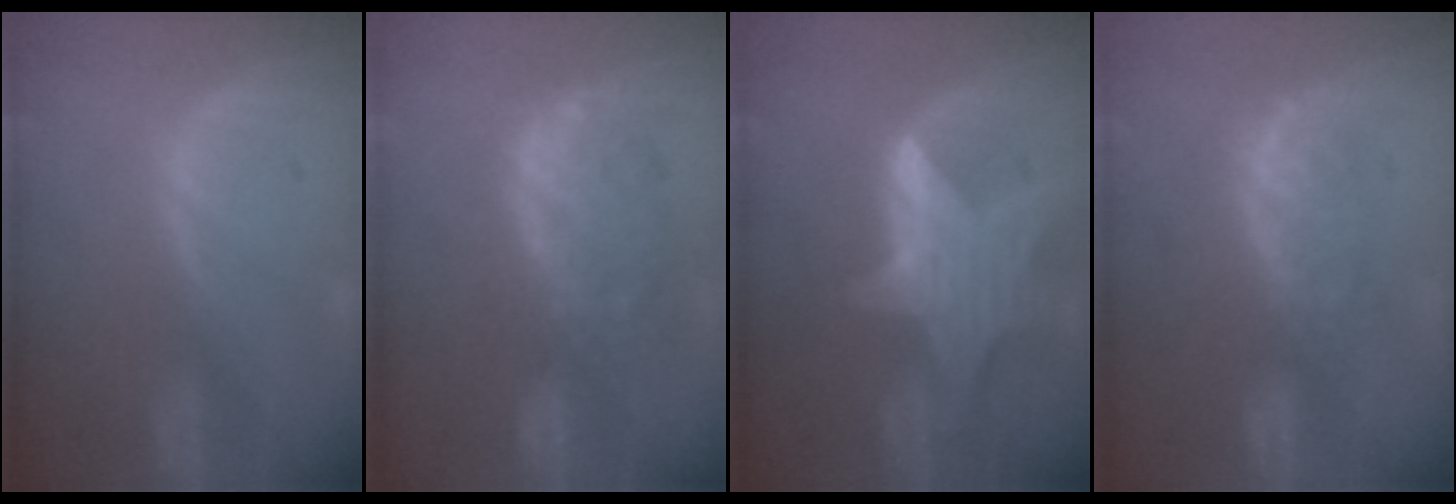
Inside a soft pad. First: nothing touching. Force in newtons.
{"total": 9.6, "press": 9.3, "slide": 2.3}
{"total": 9.3, "press": 9.3, "slide": 0.8}
{"total": 8.0, "press": 7.3, "slide": 3.3}